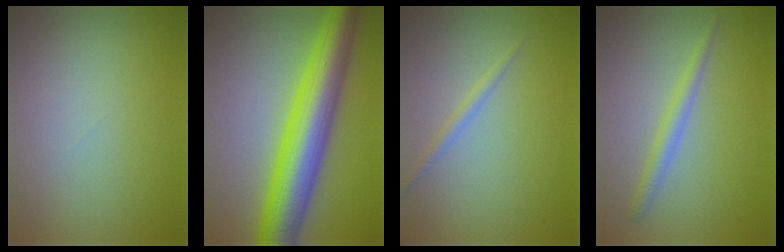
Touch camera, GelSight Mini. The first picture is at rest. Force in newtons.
{"total": 10.1, "press": 10.1, "slide": 0.1}
{"total": 1.1, "press": 1.1, "slide": 0.0}
{"total": 1.8, "press": 1.8, "slide": 0.1}